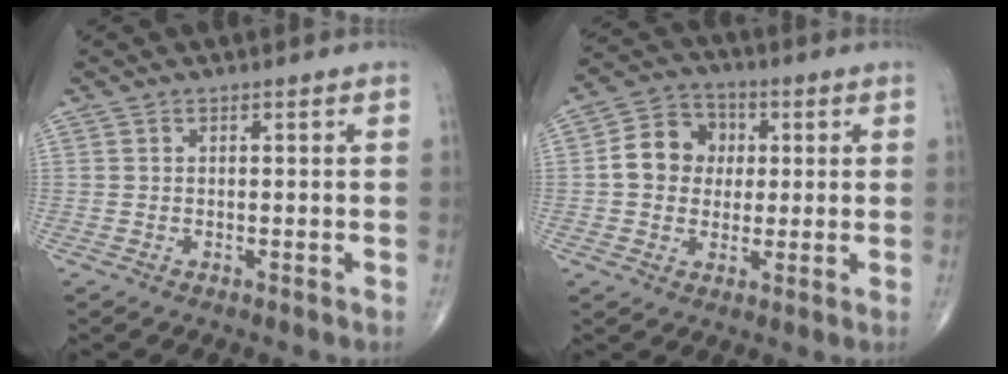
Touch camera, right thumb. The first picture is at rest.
{"total": 9.5, "force": [0.9, 8.2, 4.8], "torque": [-0.052, 0.016, 0.003]}